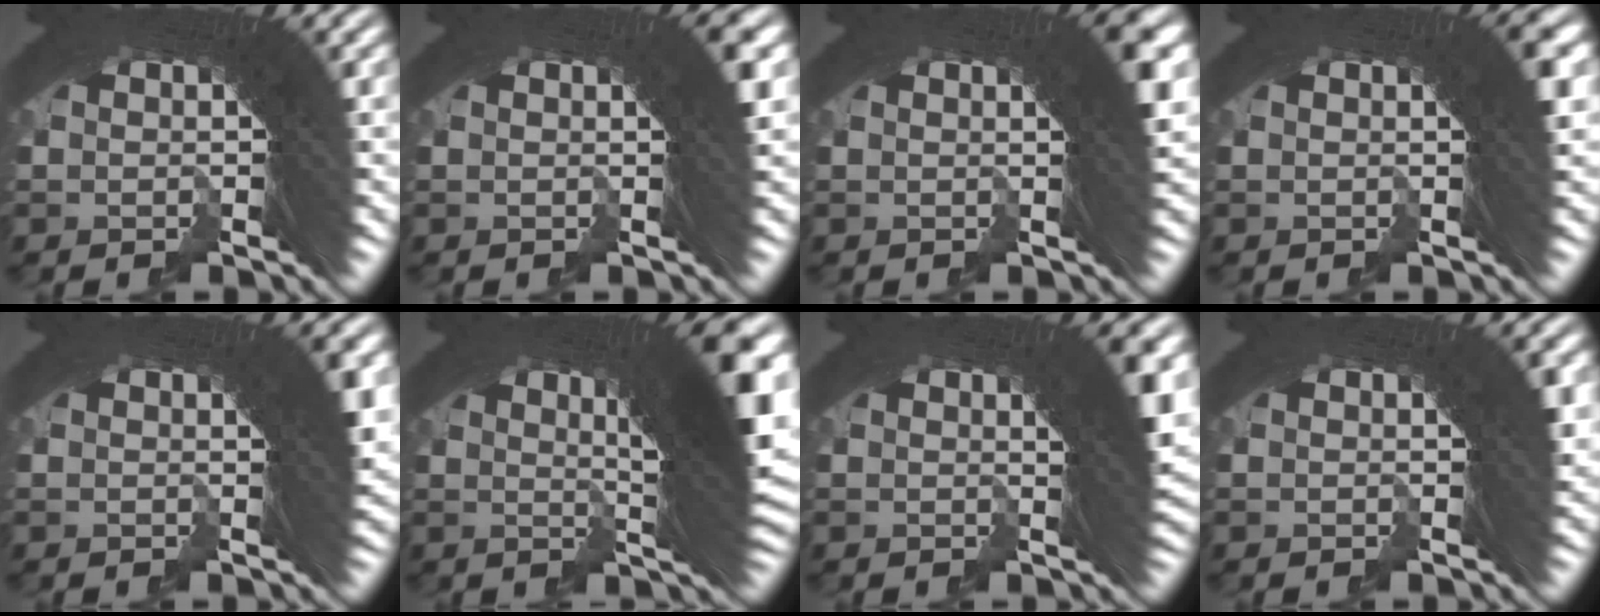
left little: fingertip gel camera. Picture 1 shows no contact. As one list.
[{"total": 2.9, "force": [0.9, 0.3, 2.7], "torque": [-0.025, 0.009, 0.012]}, {"total": 4.5, "force": [1.3, 0.7, 4.3], "torque": [-0.043, 0.010, 0.017]}, {"total": 2.9, "force": [0.8, 0.4, 2.8], "torque": [-0.029, 0.009, 0.009]}, {"total": 2.8, "force": [0.9, 0.3, 2.7], "torque": [-0.031, 0.003, 0.011]}, {"total": 11.2, "force": [2.8, 2.8, 10.4], "torque": [-0.127, 0.020, 0.035]}, {"total": 4.3, "force": [1.3, 0.6, 4.1], "torque": [-0.044, 0.005, 0.017]}, {"total": 1.5, "force": [0.5, 0.2, 1.4], "torque": [-0.019, 0.002, 0.006]}]